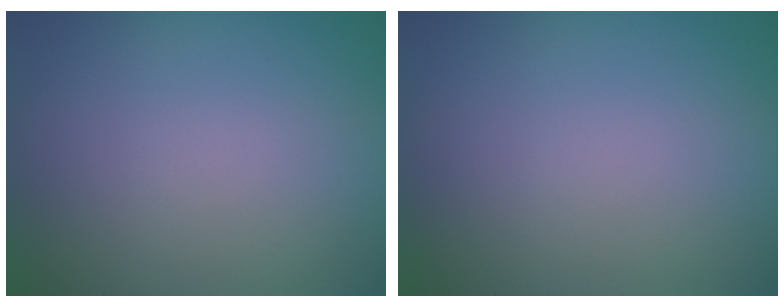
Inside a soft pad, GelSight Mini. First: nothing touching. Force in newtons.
{"total": 0.0}